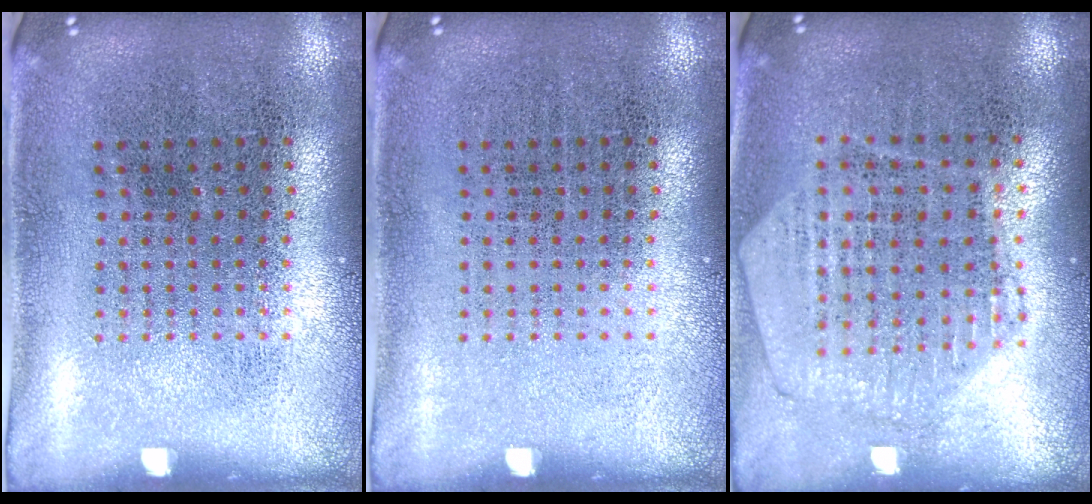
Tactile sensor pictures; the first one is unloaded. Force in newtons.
{"total": 0.0}
{"total": 0.6, "press": 0.6, "slide": 0.1}